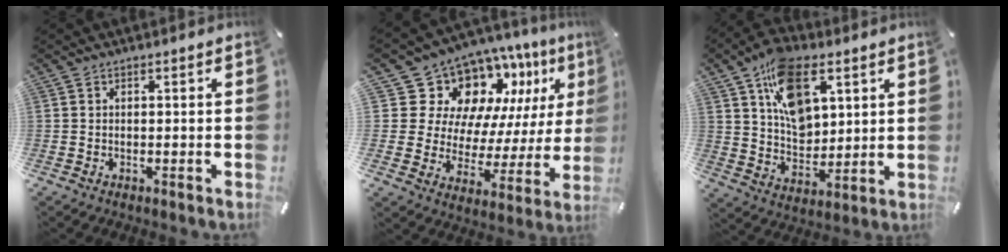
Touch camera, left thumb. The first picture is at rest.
{"total": 15.2, "force": [10.7, 9.8, 4.5], "torque": [-0.084, -0.106, 0.198]}
{"total": 15.5, "force": [7.3, 9.8, 9.5], "torque": [-0.164, -0.015, 0.139]}